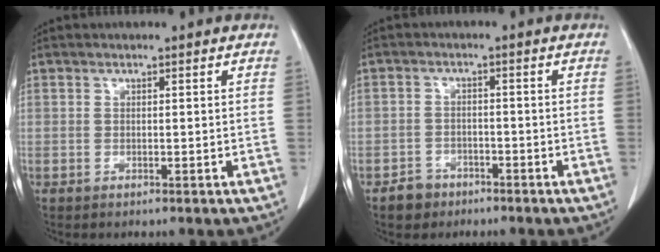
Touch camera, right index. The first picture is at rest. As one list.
[{"total": 3.5, "force": [-2.3, 2.6, 0.3], "torque": [-0.007, 0.011, -0.036]}]